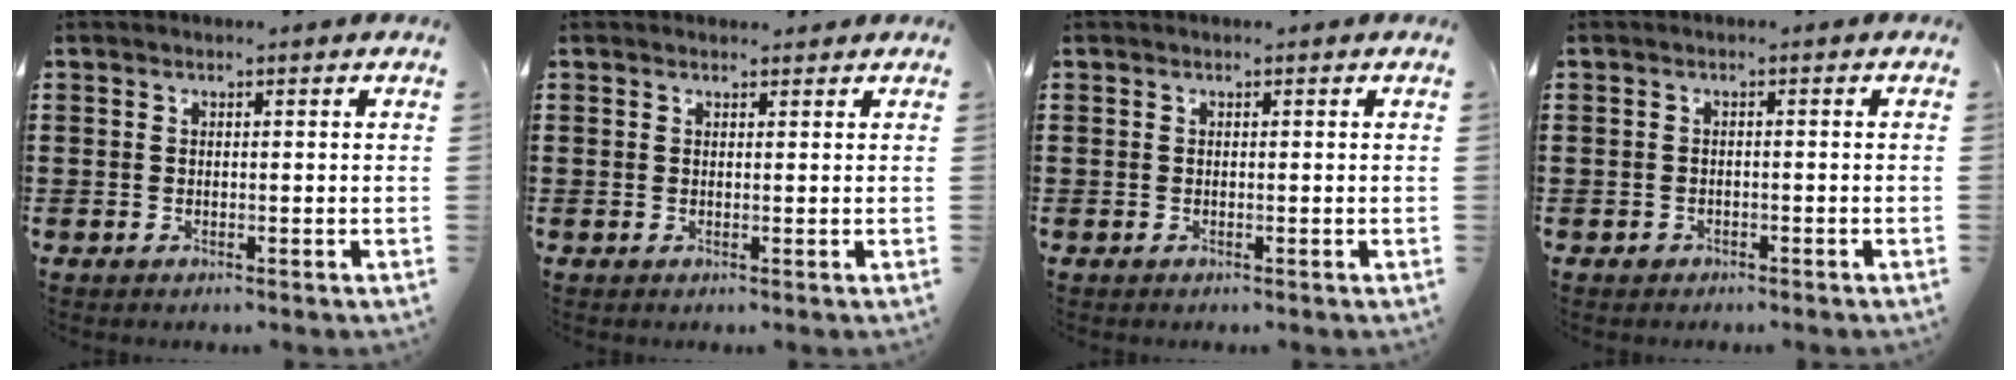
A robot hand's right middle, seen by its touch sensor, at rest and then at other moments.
{"total": 0.8, "force": [0.7, 0.5, 0.0], "torque": [0.008, -0.003, 0.011]}
{"total": 0.0}
{"total": 0.7, "force": [-0.6, 0.4, 0.1], "torque": [-0.002, 0.001, -0.014]}